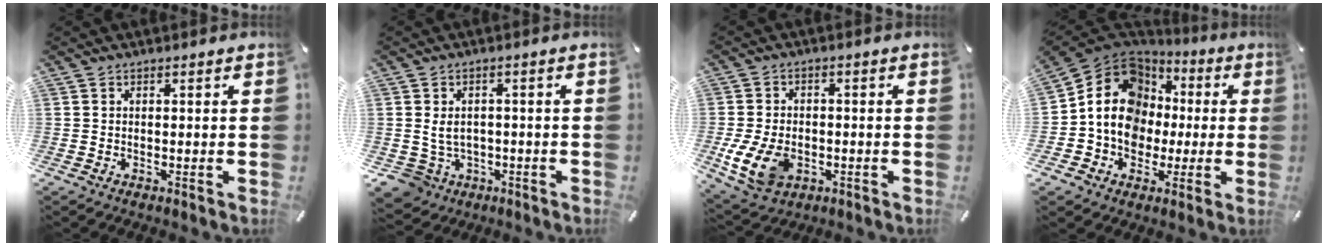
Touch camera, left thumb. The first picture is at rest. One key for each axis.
{"total": 6.1, "fx": -0.2, "fy": 5.7, "fz": 2.2, "tx": -0.067, "ty": -0.004, "tz": -0.004}
{"total": 10.4, "fx": -2.9, "fy": 7.4, "fz": 6.6, "tx": -0.149, "ty": 0.003, "tz": -0.051}
{"total": 14.6, "fx": -0.5, "fy": 12.9, "fz": 6.7, "tx": -0.138, "ty": -0.001, "tz": -0.008}